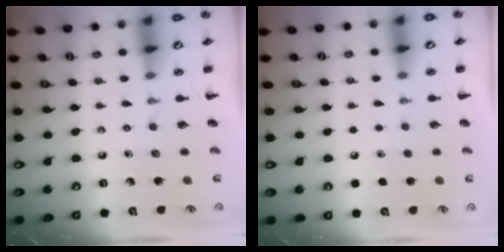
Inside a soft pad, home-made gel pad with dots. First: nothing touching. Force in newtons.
{"total": 1.6, "press": 1.6, "slide": 0.1}